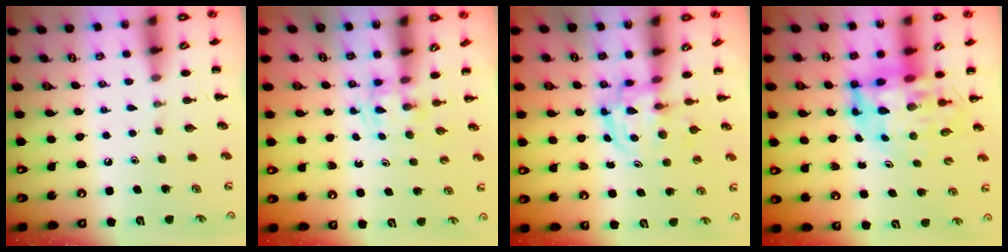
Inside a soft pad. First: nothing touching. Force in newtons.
{"total": 1.5, "press": 1.4, "slide": 0.7}
{"total": 2.7, "press": 2.7, "slide": 0.3}
{"total": 9.3, "press": 8.7, "slide": 3.2}